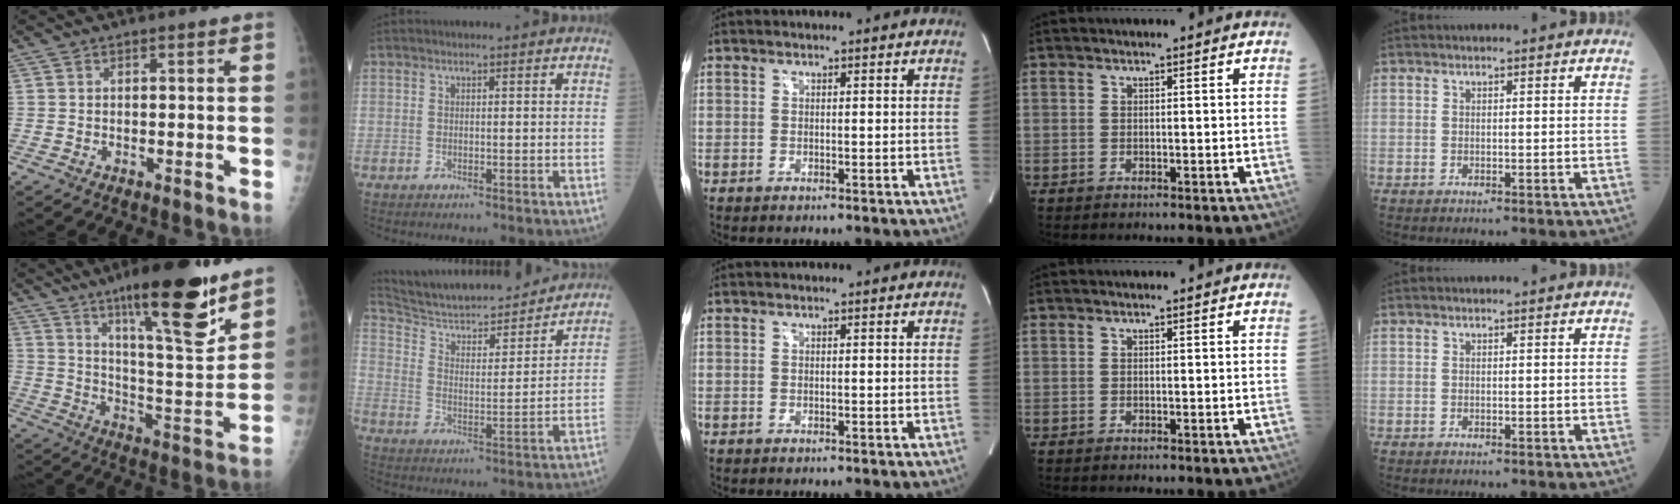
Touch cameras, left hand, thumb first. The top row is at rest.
{"thumb": {"total": 20.9, "force": [13.4, 4.6, 15.4], "torque": [-0.202, -0.076, 0.214]}, "index": {"total": 21.3, "force": [19.8, 2.6, 7.4], "torque": [-0.121, -0.009, 0.292]}}